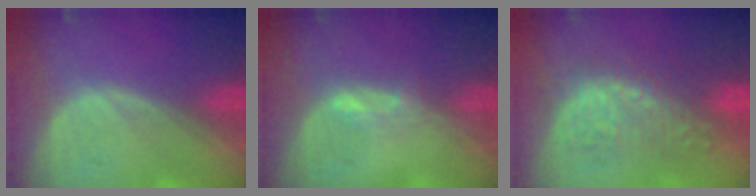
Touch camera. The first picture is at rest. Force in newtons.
{"total": 1.7, "press": 1.7, "slide": 0.6}
{"total": 8.9, "press": 8.6, "slide": 2.0}